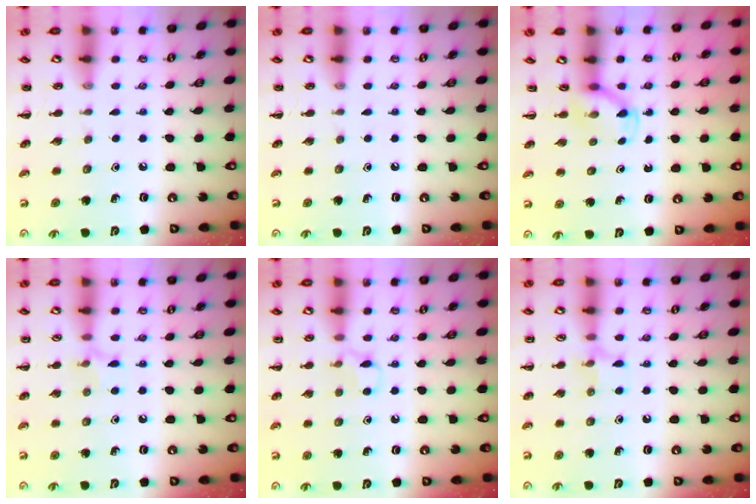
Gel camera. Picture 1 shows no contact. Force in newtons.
{"total": 0.0}
{"total": 3.0, "press": 2.9, "slide": 1.0}
{"total": 6.4, "press": 5.9, "slide": 2.4}
{"total": 4.4, "press": 4.1, "slide": 1.5}
{"total": 6.2, "press": 6.0, "slide": 1.2}